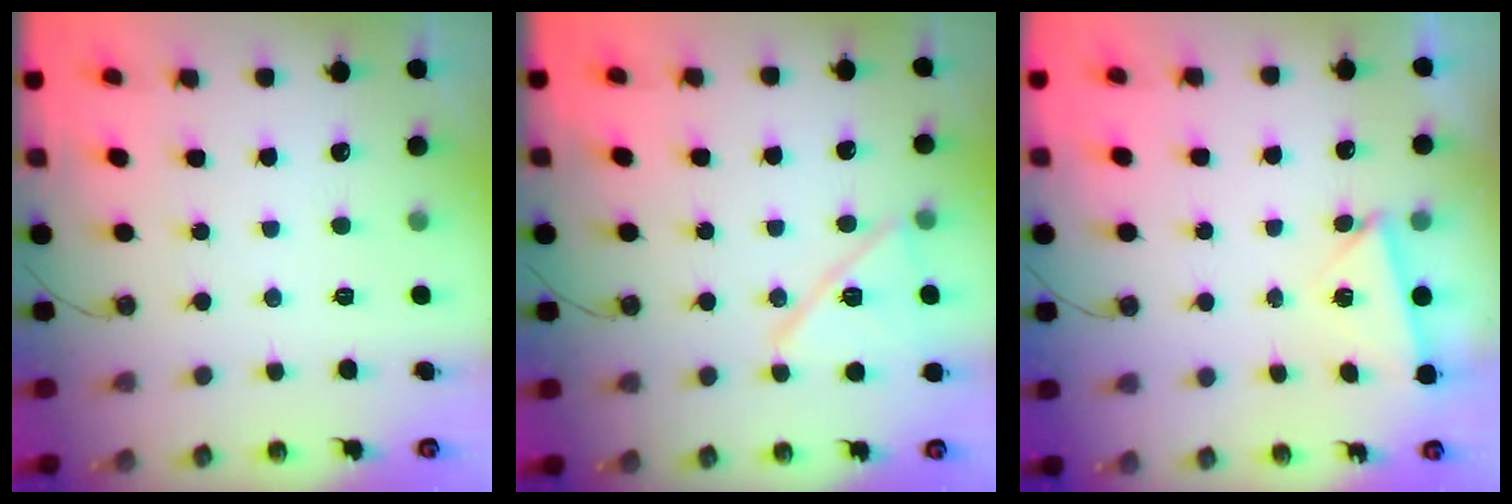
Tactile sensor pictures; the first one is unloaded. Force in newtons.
{"total": 13.3, "press": 13.3, "slide": 0.2}
{"total": 3.1, "press": 3.1, "slide": 0.5}